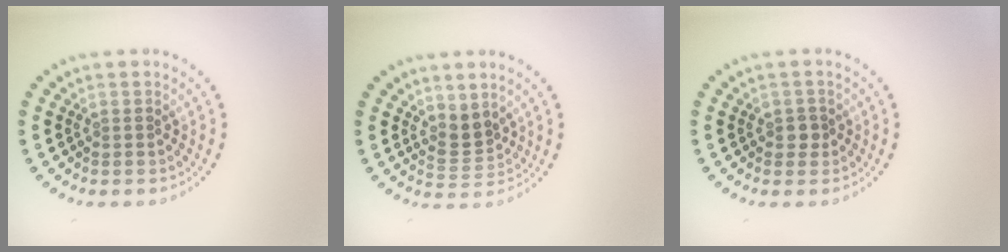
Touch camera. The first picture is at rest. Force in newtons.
{"total": 2.2, "press": 1.6, "slide": 1.6}
{"total": 1.1, "press": 1.0, "slide": 0.6}